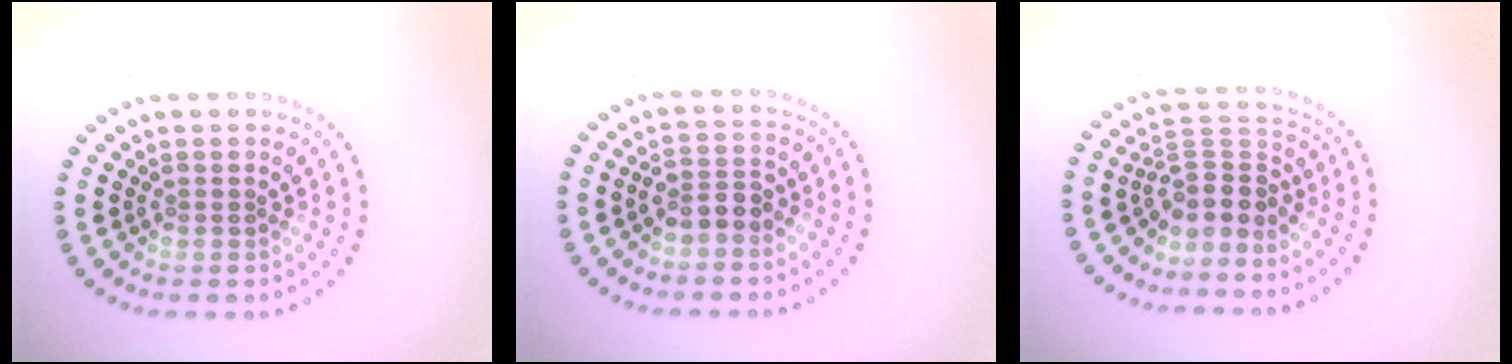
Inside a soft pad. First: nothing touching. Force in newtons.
{"total": 2.5, "press": 2.3, "slide": 1.0}
{"total": 3.3, "press": 2.4, "slide": 2.3}